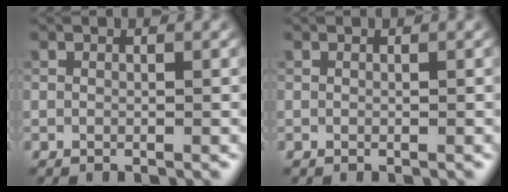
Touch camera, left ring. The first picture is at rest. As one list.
[{"total": 0.0}]